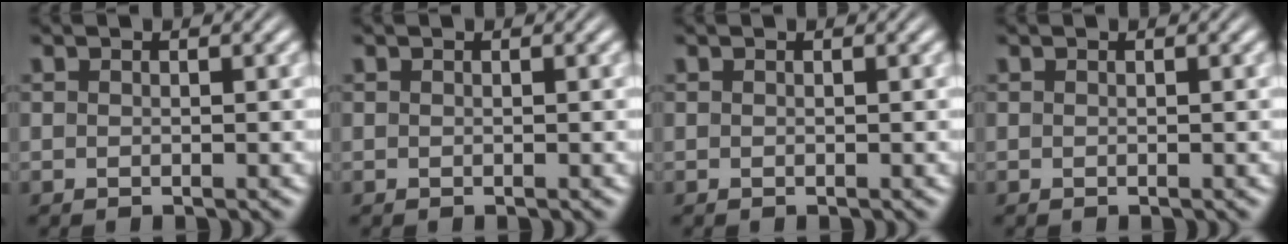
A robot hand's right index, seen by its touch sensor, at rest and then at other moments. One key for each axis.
{"total": 0.0}
{"total": 0.0}
{"total": 0.0}